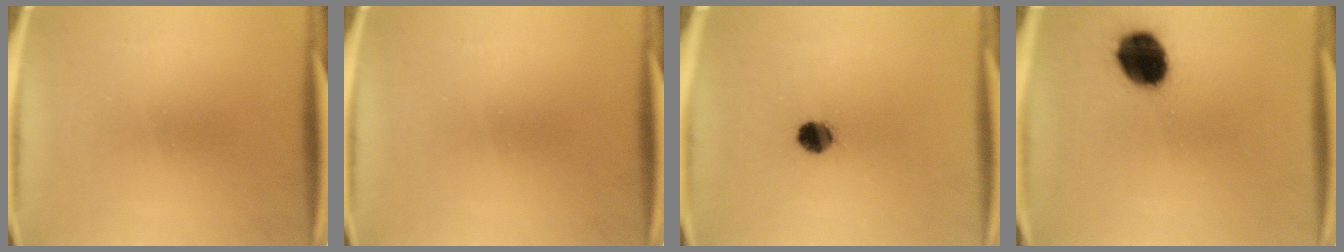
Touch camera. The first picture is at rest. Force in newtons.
{"total": 0.0}
{"total": 5.0}
{"total": 12.9}